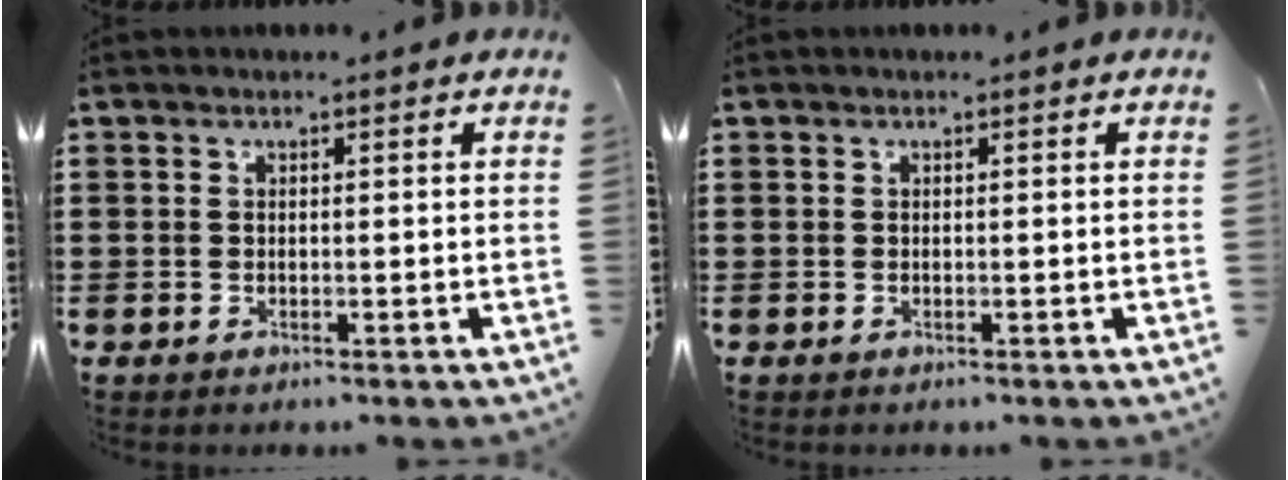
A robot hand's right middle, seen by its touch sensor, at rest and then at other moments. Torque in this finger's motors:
{"motor_torque": [0.12, -0.34, -0.02, -0.01]}